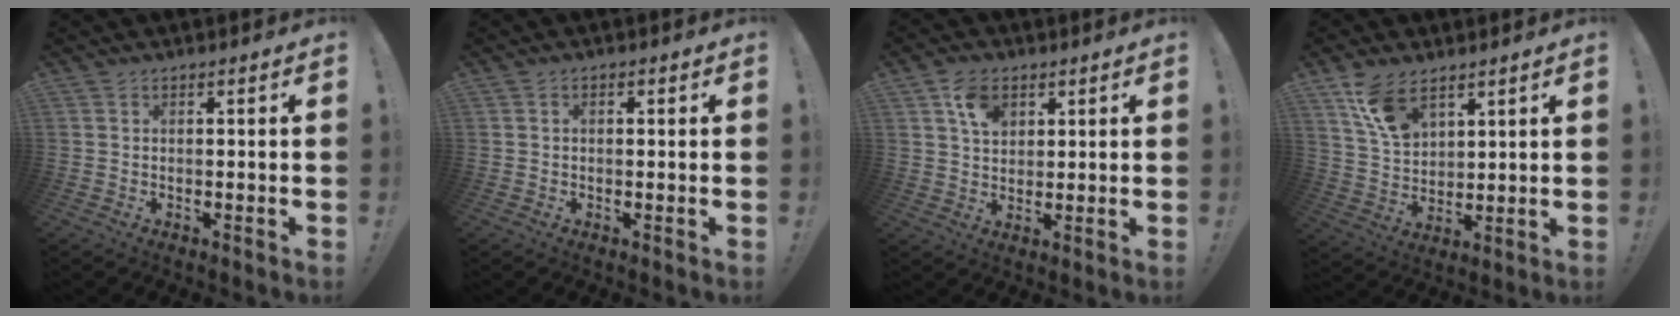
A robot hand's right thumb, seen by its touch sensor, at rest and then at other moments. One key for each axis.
{"total": 1.1, "fx": -0.1, "fy": 0.8, "fz": 0.8, "tx": -0.013, "ty": 0.004, "tz": -0.004}
{"total": 7.4, "fx": 3.7, "fy": 5.1, "fz": 3.9, "tx": -0.056, "ty": -0.007, "tz": 0.067}
{"total": 11.1, "fx": 7.5, "fy": 6.0, "fz": 5.6, "tx": -0.091, "ty": -0.040, "tz": 0.143}